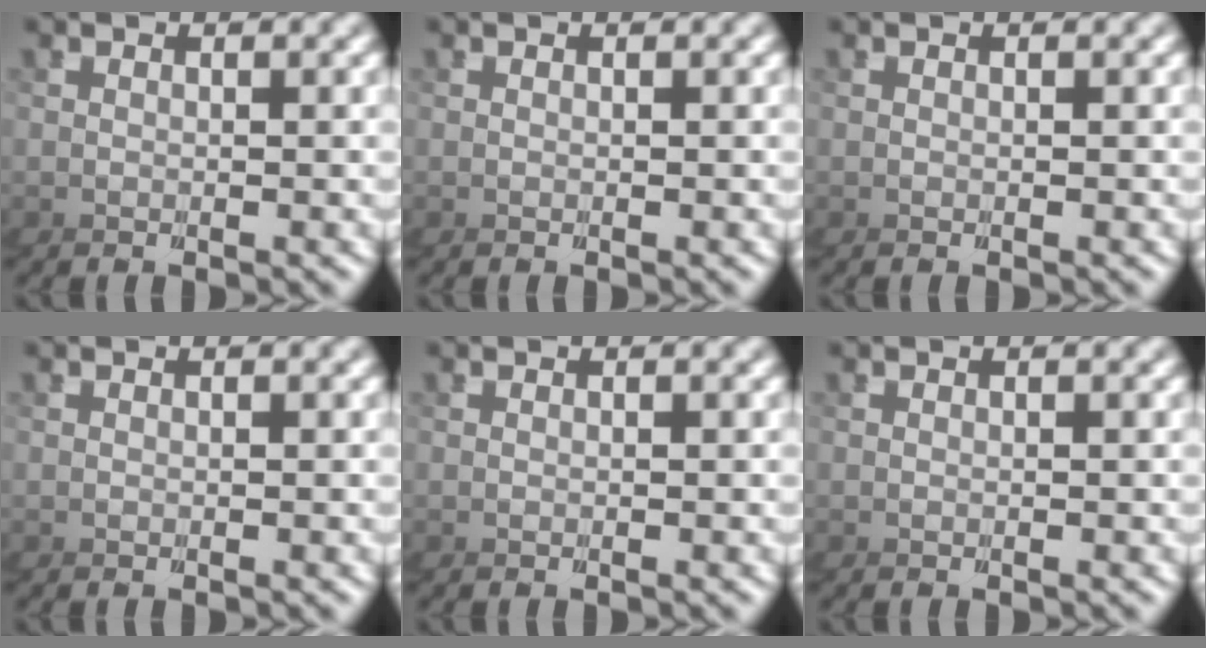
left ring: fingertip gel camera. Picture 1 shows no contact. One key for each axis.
{"total": 0.0}
{"total": 0.0}
{"total": 0.0}
{"total": 0.0}
{"total": 0.0}